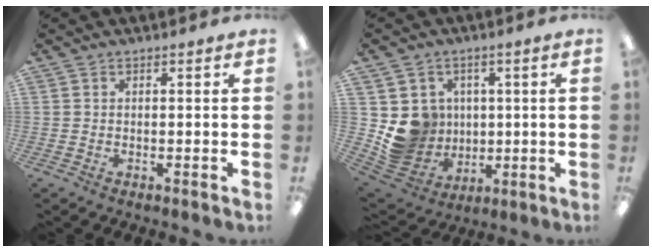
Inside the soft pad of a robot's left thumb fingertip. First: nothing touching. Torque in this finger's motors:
{"motor_torque": [0.72, 1.50, 0.44, -0.53, 0.06]}